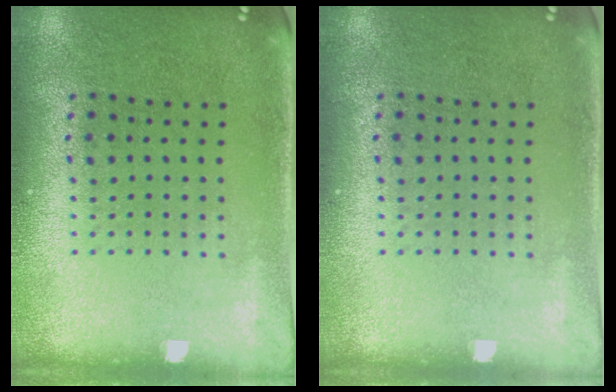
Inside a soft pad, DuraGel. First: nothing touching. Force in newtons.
{"total": 0.0}